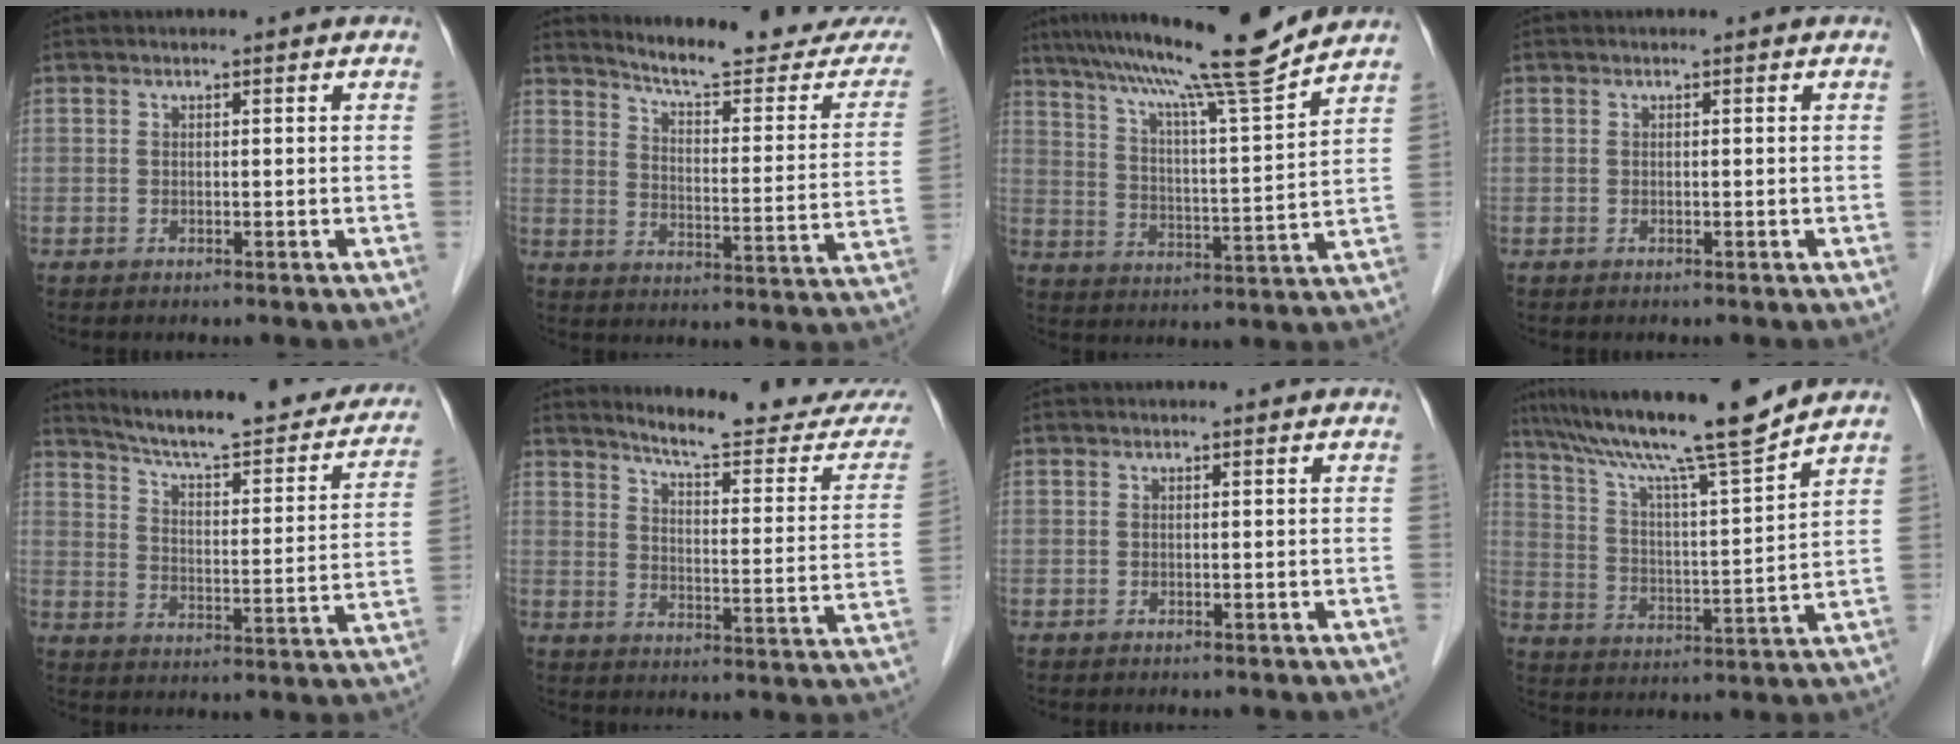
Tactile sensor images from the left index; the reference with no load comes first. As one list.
[{"total": 18.9, "force": [17.7, 1.7, 6.4], "torque": [-0.085, -0.084, 0.219]}, {"total": 15.6, "force": [13.1, -1.8, 8.3], "torque": [-0.142, -0.010, 0.202]}, {"total": 0.0}, {"total": 25.0, "force": [21.7, 4.3, 11.6], "torque": [-0.161, -0.043, 0.273]}, {"total": 17.6, "force": [16.5, 1.2, 6.0], "torque": [-0.075, -0.089, 0.198]}, {"total": 0.0}, {"total": 15.4, "force": [12.9, -1.4, 8.4], "torque": [-0.148, -0.006, 0.213]}]